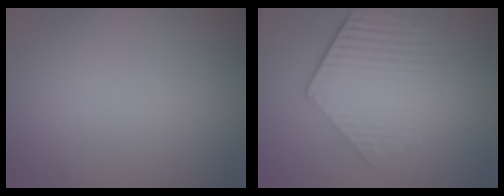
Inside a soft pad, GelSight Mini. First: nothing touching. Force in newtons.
{"total": 6.2, "press": 4.6, "slide": 4.2}